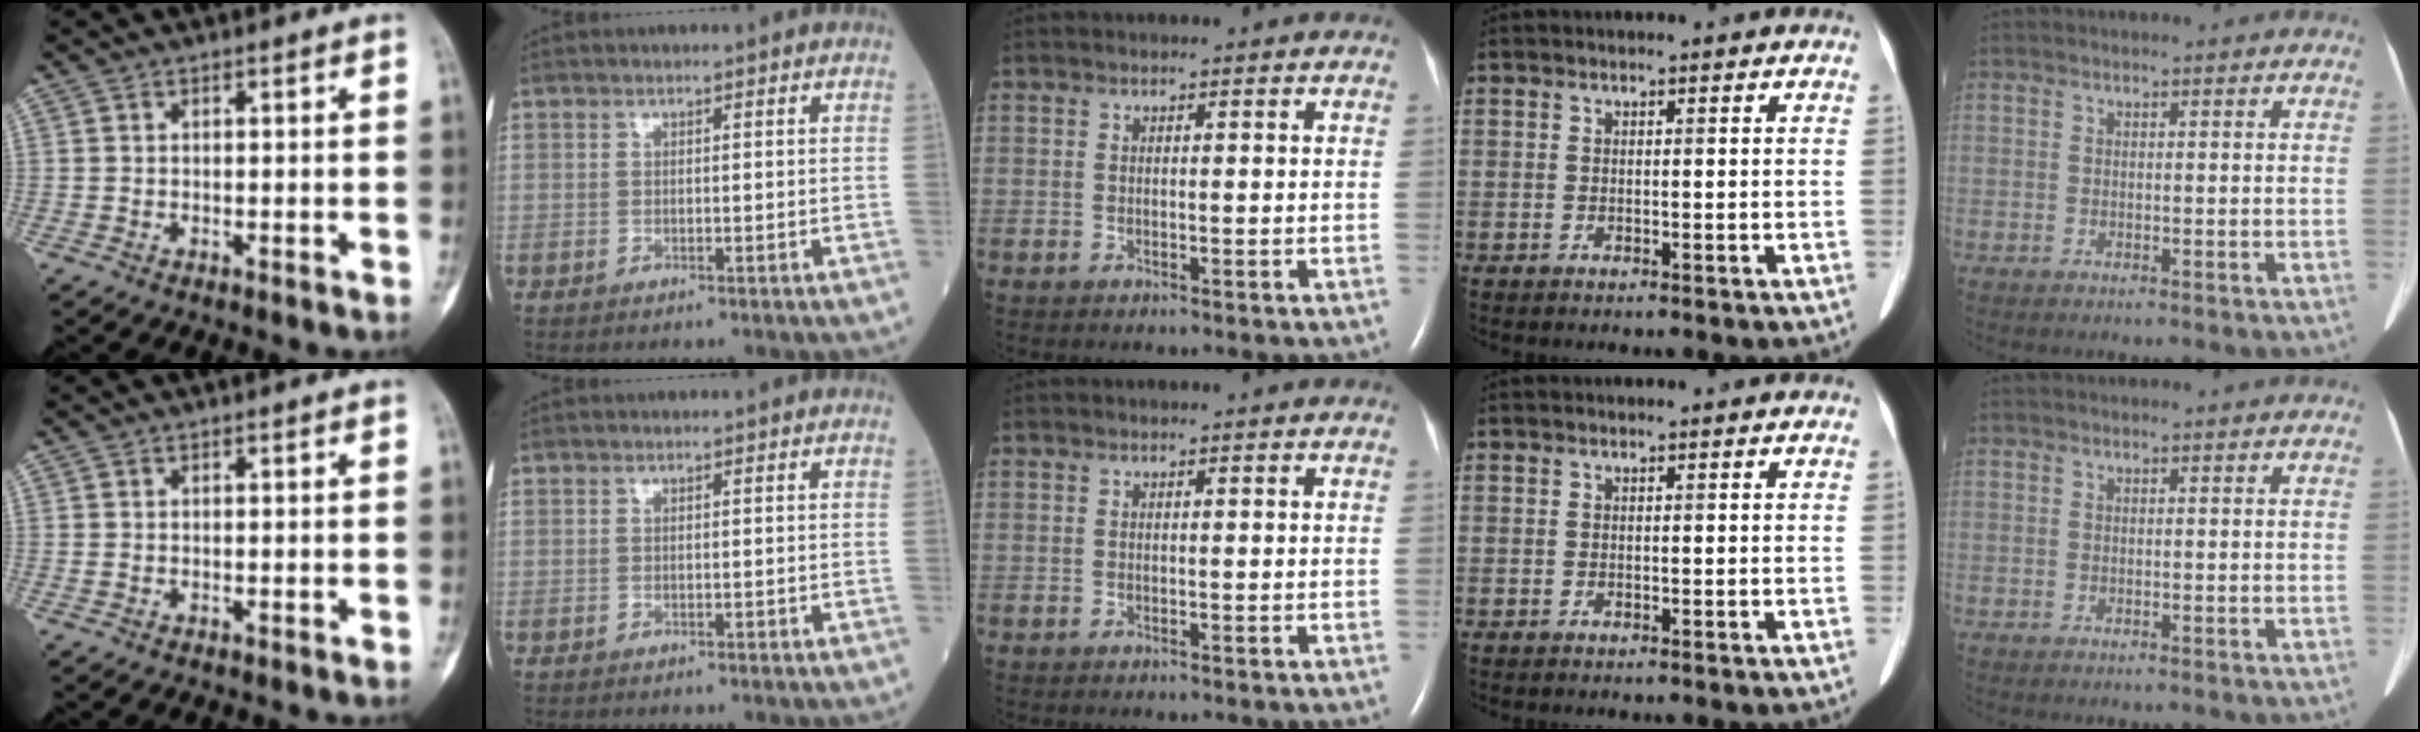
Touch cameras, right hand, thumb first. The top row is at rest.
{}